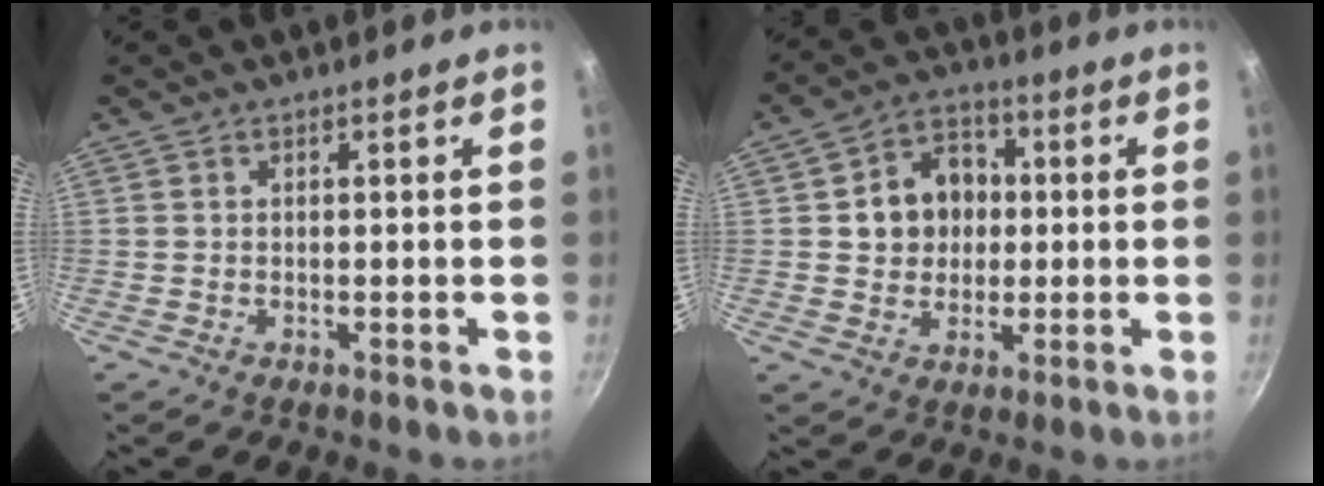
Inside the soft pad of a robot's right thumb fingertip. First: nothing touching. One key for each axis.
{"total": 10.3, "fx": 1.0, "fy": 8.8, "fz": 5.3, "tx": -0.048, "ty": 0.013, "tz": 0.009}